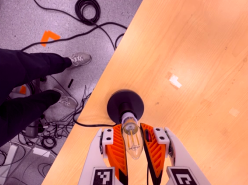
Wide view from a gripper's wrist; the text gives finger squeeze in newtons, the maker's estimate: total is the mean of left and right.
{"total": 21.1, "left": 22.7, "right": 19.6}